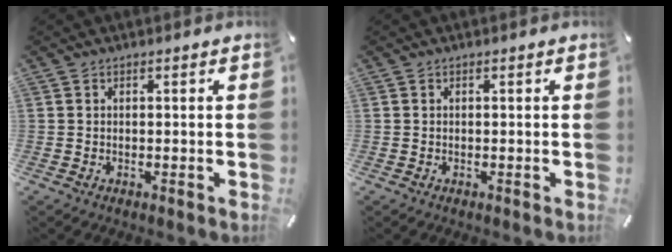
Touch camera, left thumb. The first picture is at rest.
{"total": 0.0}